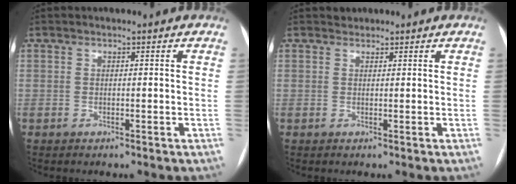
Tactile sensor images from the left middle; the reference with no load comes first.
{"total": 0.8, "force": [0.7, 0.4, -0.2], "torque": [0.000, 0.005, 0.010]}